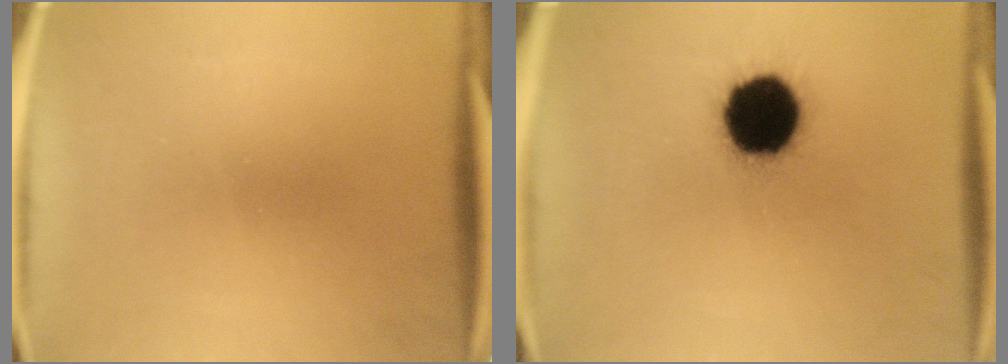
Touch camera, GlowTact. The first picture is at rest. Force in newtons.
{"total": 19.1}